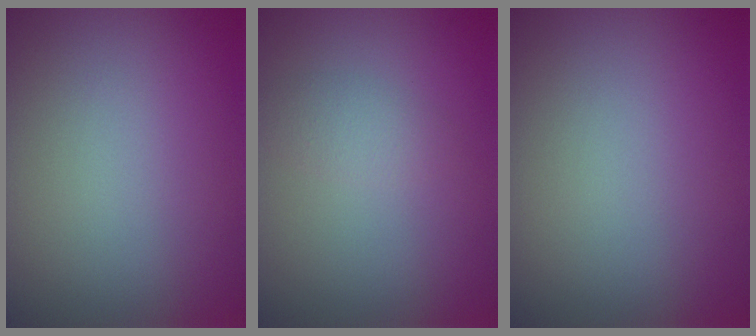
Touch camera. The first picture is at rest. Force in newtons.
{"total": 1.6, "press": 1.6, "slide": 0.1}
{"total": 0.0}